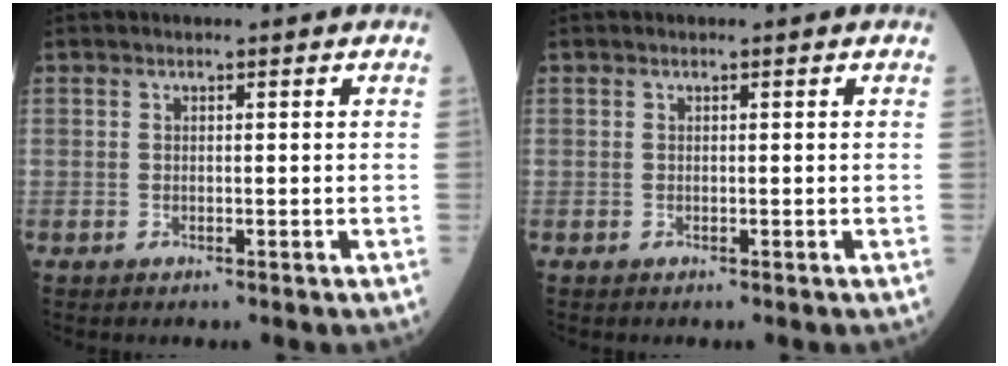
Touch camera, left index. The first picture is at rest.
{"total": 0.0}